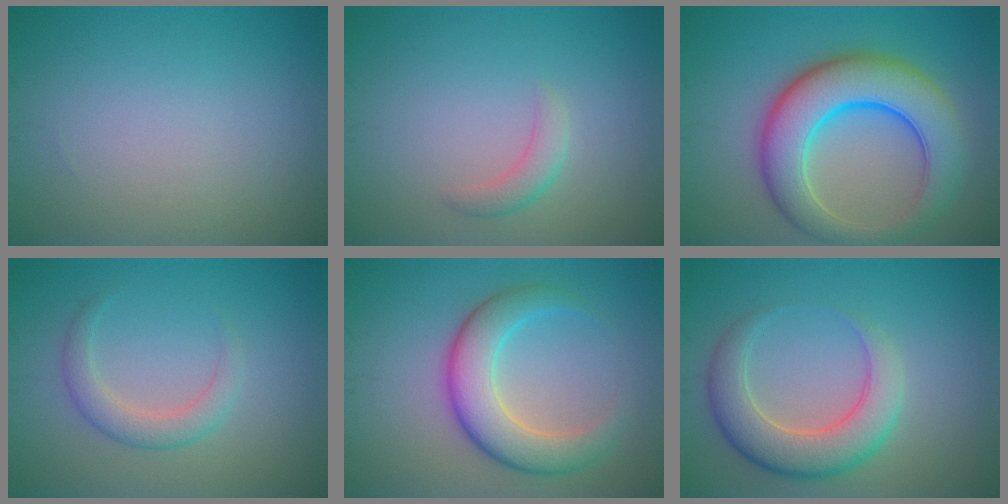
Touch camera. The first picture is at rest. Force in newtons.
{"total": 1.7, "press": 1.7, "slide": 0.1}
{"total": 9.4, "press": 9.4, "slide": 0.2}
{"total": 2.5, "press": 2.5, "slide": 0.2}
{"total": 6.1, "press": 6.1, "slide": 0.1}
{"total": 5.7, "press": 5.7, "slide": 0.3}